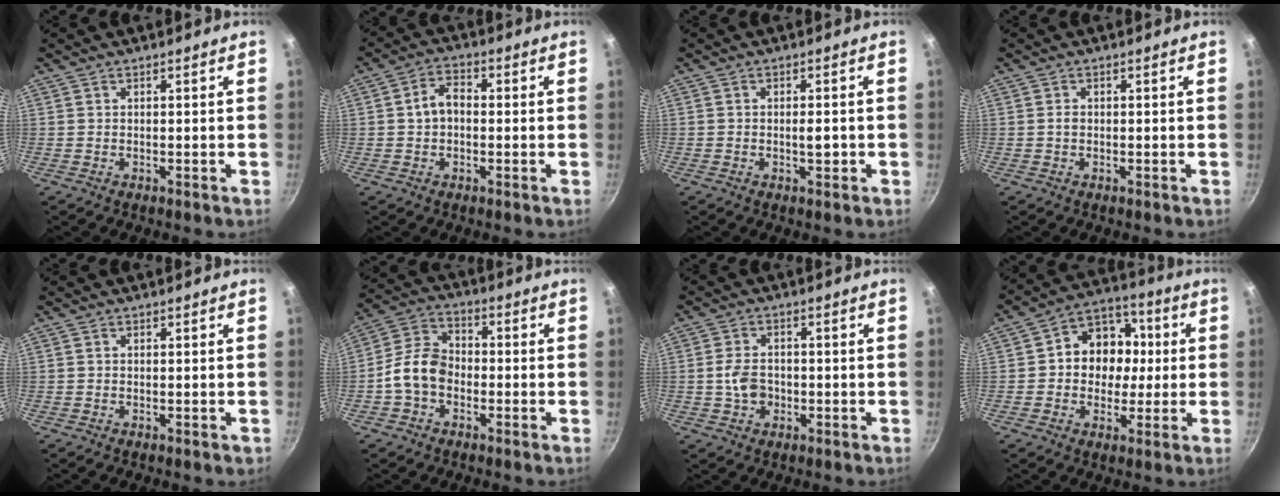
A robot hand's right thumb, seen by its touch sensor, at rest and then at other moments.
{"total": 5.2, "force": [0.0, 3.7, 3.7], "torque": [-0.052, 0.020, -0.008]}
{"total": 2.3, "force": [-0.5, 1.1, 2.0], "torque": [-0.017, 0.008, -0.007]}
{"total": 0.9, "force": [-0.1, 0.7, 0.6], "torque": [-0.010, 0.004, -0.002]}
{"total": 0.6, "force": [-0.2, 0.4, 0.5], "torque": [-0.004, 0.003, -0.003]}
{"total": 9.1, "force": [-2.3, 6.6, 5.7], "torque": [-0.090, 0.031, -0.062]}
{"total": 5.2, "force": [-0.9, 4.0, 3.2], "torque": [-0.046, 0.012, -0.018]}
{"total": 12.4, "force": [0.6, 10.5, 6.5], "torque": [-0.048, 0.024, -0.009]}